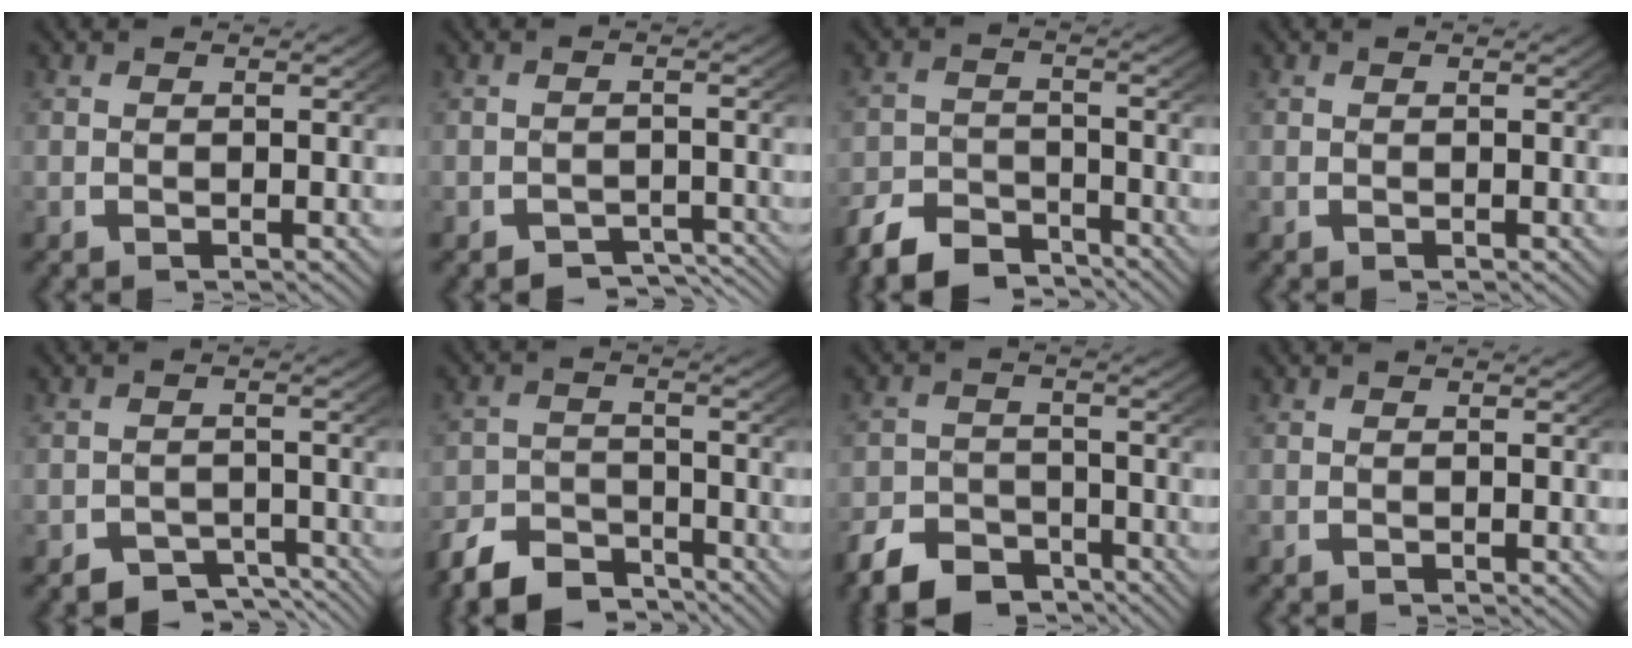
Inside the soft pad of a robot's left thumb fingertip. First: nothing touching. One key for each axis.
{"total": 3.6, "fx": -2.8, "fy": 1.6, "fz": 1.4, "tx": -0.012, "ty": -0.012, "tz": -0.045}
{"total": 5.7, "fx": -4.8, "fy": 2.5, "fz": 1.7, "tx": -0.027, "ty": -0.015, "tz": -0.086}
{"total": 0.0}
{"total": 4.3, "fx": -3.1, "fy": 2.4, "fz": 1.8, "tx": -0.020, "ty": -0.020, "tz": -0.053}
{"total": 6.2, "fx": -5.2, "fy": 2.9, "fz": 2.0, "tx": -0.032, "ty": -0.017, "tz": -0.092}
{"total": 7.1, "fx": -5.2, "fy": 4.4, "fz": 2.1, "tx": -0.030, "ty": -0.026, "tz": -0.088}
{"total": 0.0}